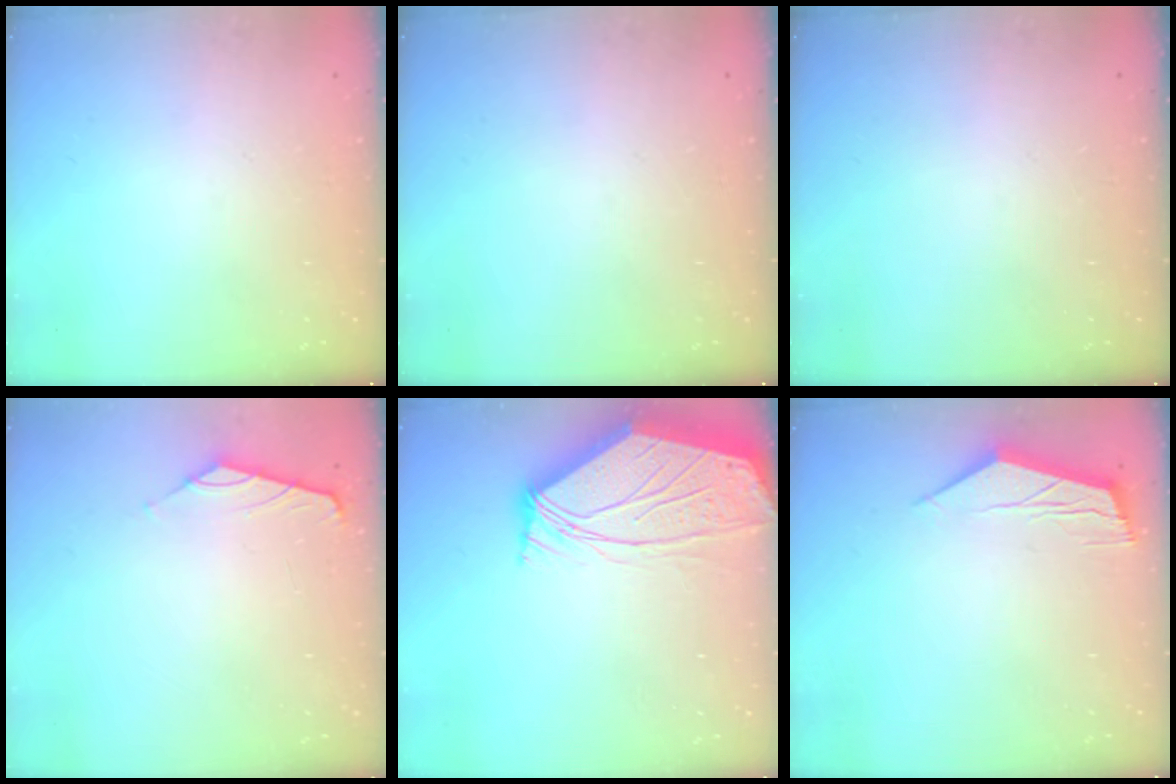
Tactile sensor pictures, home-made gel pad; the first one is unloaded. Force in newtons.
{"total": 0.0}
{"total": 0.0}
{"total": 0.0}
{"total": 5.2, "press": 5.2, "slide": 0.7}
{"total": 5.7, "press": 5.6, "slide": 0.6}